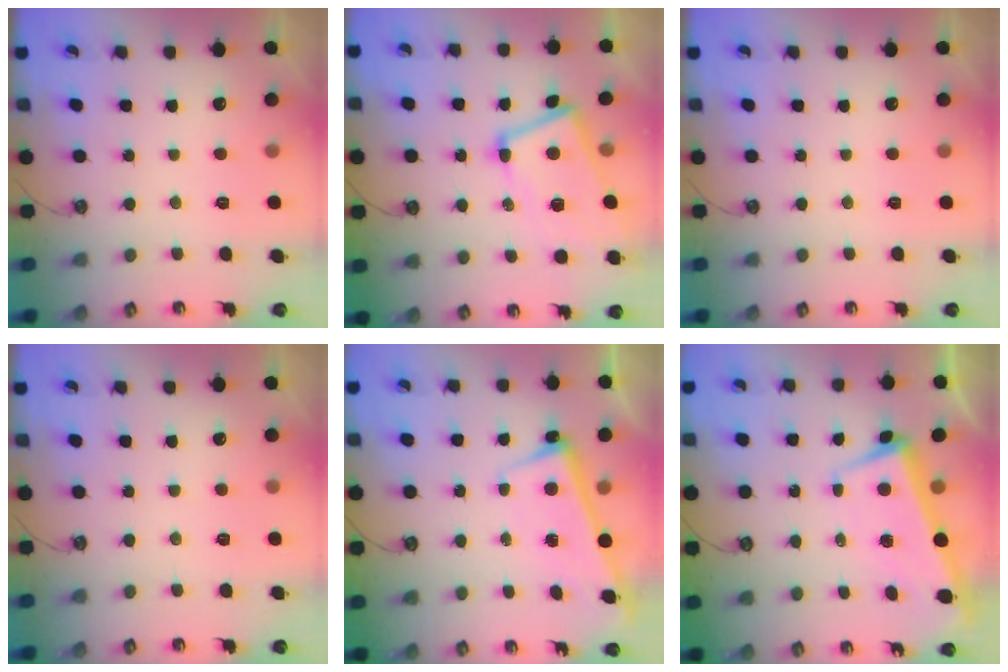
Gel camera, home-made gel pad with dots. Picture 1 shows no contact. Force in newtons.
{"total": 5.1, "press": 5.0, "slide": 1.2}
{"total": 0.0}
{"total": 5.7, "press": 5.7, "slide": 0.3}
{"total": 2.6, "press": 2.5, "slide": 0.7}
{"total": 2.1, "press": 0.4, "slide": 2.0}